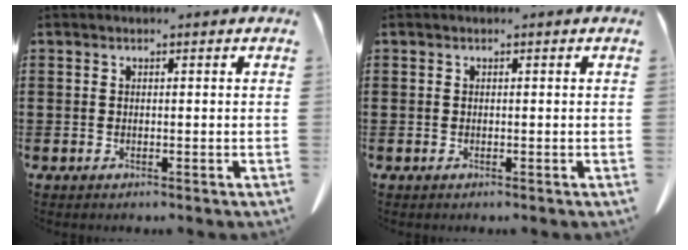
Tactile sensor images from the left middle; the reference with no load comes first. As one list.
[{"total": 0.0}]